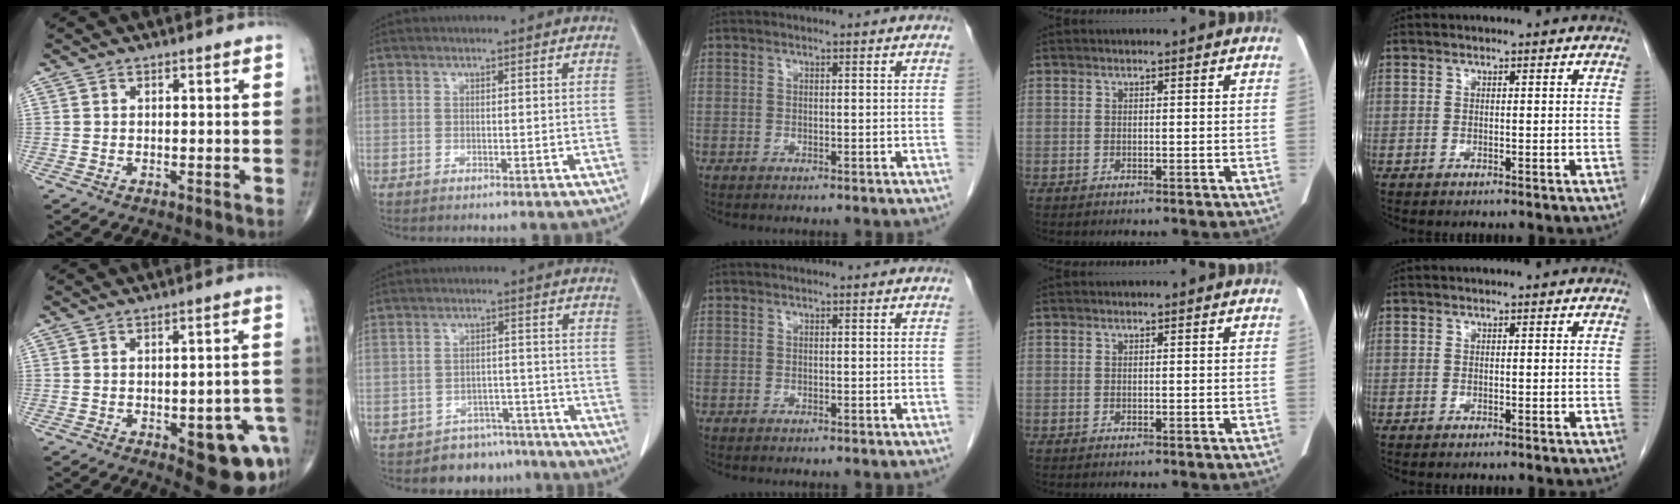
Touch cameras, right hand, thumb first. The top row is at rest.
{"thumb": {"total": 12.0, "force": [-5.1, 4.7, 9.8], "torque": [-0.089, 0.027, -0.050]}, "index": {"total": 6.8, "force": [-5.5, 4.0, -0.5], "torque": [0.025, 0.035, -0.077]}}